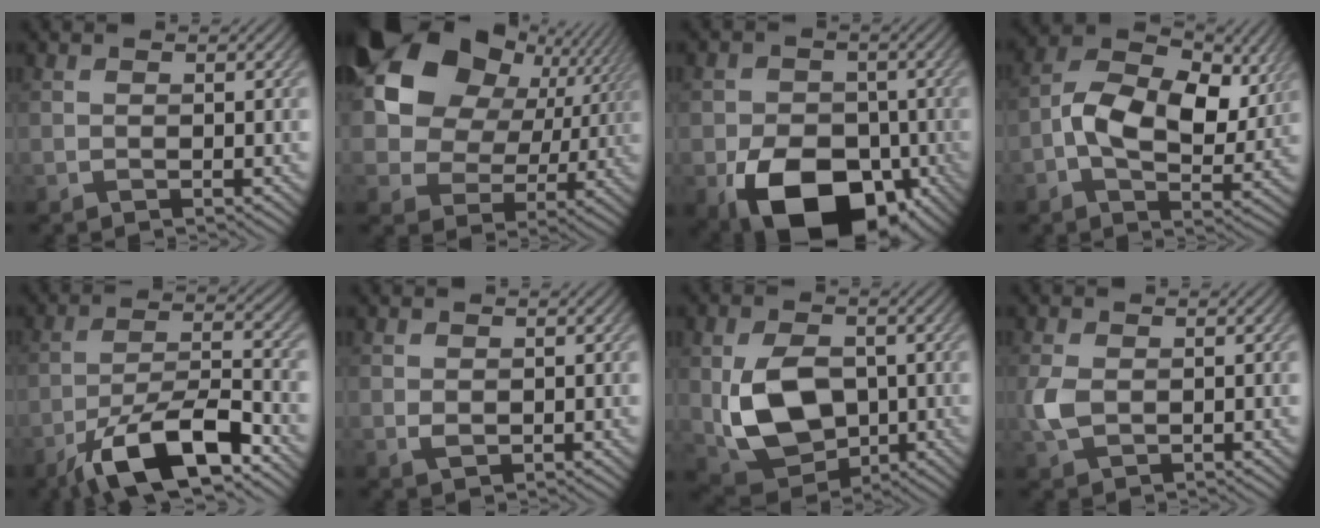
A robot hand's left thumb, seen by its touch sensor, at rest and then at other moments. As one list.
[{"total": 16.4, "force": [6.8, 12.1, 8.8], "torque": [-0.195, 0.026, 0.119]}, {"total": 14.1, "force": [-6.1, 9.4, 8.5], "torque": [-0.137, -0.037, -0.109]}, {"total": 10.5, "force": [0.6, 6.6, 8.1], "torque": [-0.155, 0.004, 0.004]}, {"total": 12.8, "force": [-8.2, 3.8, 9.1], "torque": [-0.164, -0.002, -0.157]}, {"total": 1.2, "force": [0.2, 0.9, 0.6], "torque": [-0.017, -0.003, 0.006]}, {"total": 10.3, "force": [-1.1, 7.0, 7.5], "torque": [-0.168, -0.016, -0.016]}, {"total": 3.2, "force": [0.0, 2.1, 2.4], "torque": [-0.072, -0.003, -0.001]}]